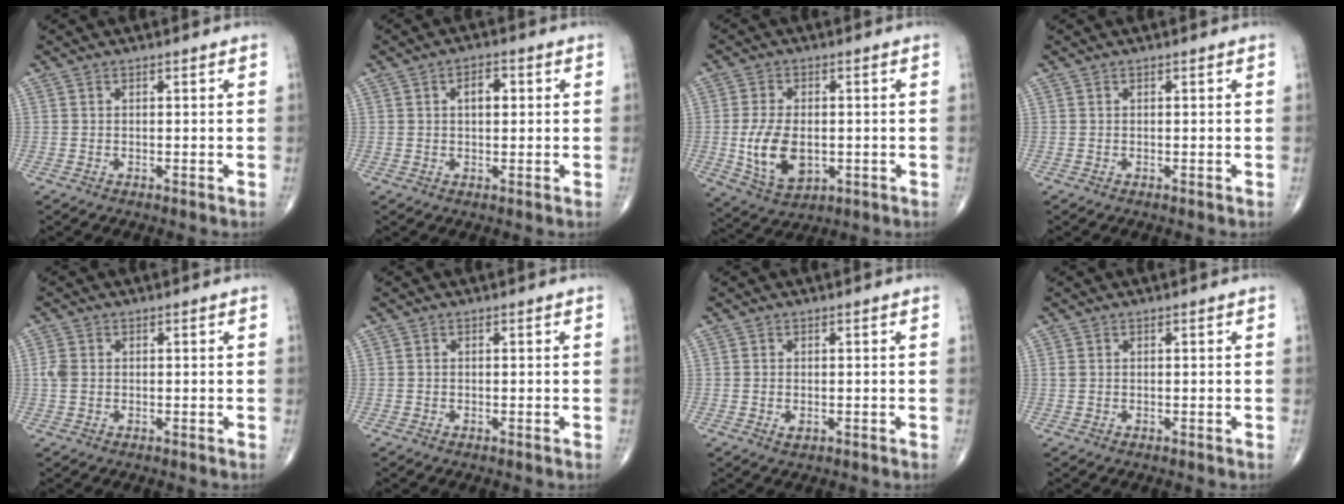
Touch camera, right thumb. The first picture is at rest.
{"total": 3.6, "force": [0.8, 2.0, 2.9], "torque": [-0.038, 0.006, 0.009]}
{"total": 10.7, "force": [-1.3, 6.4, 8.4], "torque": [-0.146, -0.007, -0.012]}
{"total": 0.0}
{"total": 2.4, "force": [0.0, 1.8, 1.6], "torque": [-0.043, 0.004, -0.001]}
{"total": 0.0}
{"total": 1.3, "force": [-0.2, 0.8, 1.0], "torque": [-0.015, 0.000, -0.002]}
{"total": 0.8, "force": [0.1, 0.6, 0.5], "torque": [-0.016, 0.004, 0.006]}